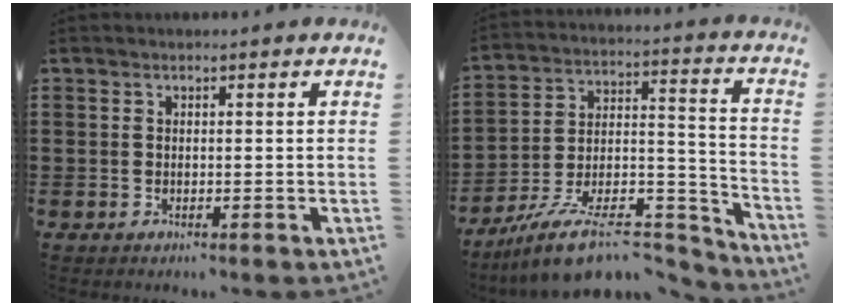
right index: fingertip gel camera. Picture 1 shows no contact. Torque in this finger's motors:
{"motor_torque": [-1.37, 0.76, -1.05, -0.21]}